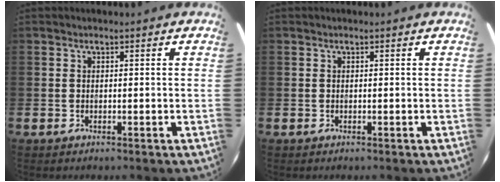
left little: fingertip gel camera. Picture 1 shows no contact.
{"total": 0.0}